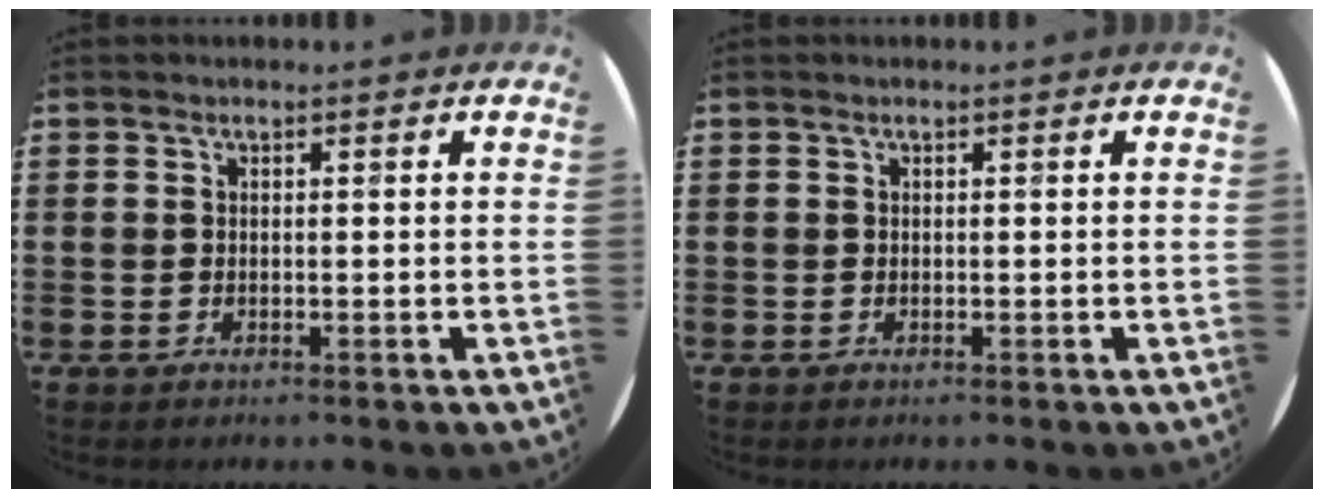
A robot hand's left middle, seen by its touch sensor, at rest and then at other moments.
{"total": 0.0}